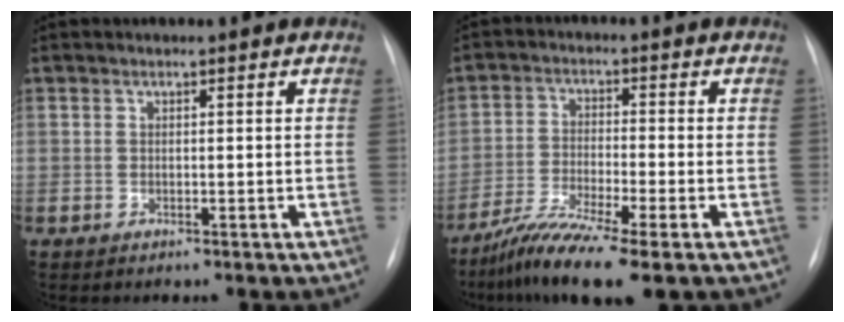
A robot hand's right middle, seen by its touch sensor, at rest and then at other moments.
{"total": 9.5, "force": [-6.7, 0.0, 6.7], "torque": [-0.132, -0.029, -0.122]}